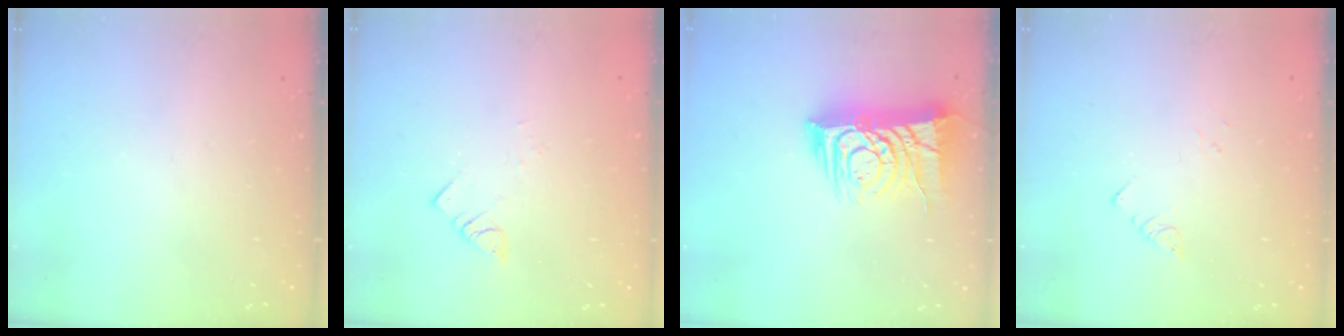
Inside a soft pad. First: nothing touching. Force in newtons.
{"total": 2.7, "press": 2.7, "slide": 0.4}
{"total": 13.6, "press": 13.6, "slide": 1.3}
{"total": 1.5, "press": 1.4, "slide": 0.1}